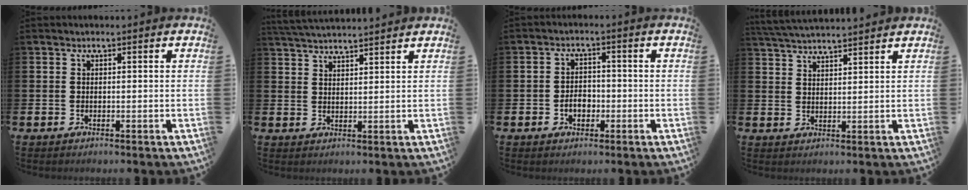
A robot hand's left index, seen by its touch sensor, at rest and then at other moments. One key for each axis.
{"total": 3.7, "fx": 3.7, "fy": 0.0, "fz": 0.4, "tx": -0.015, "ty": -0.016, "tz": 0.067}
{"total": 2.9, "fx": -1.0, "fy": 2.1, "fz": 1.8, "tx": -0.026, "ty": 0.000, "tz": -0.023}
{"total": 3.8, "fx": 3.8, "fy": -0.1, "fz": 0.4, "tx": -0.025, "ty": -0.016, "tz": 0.071}